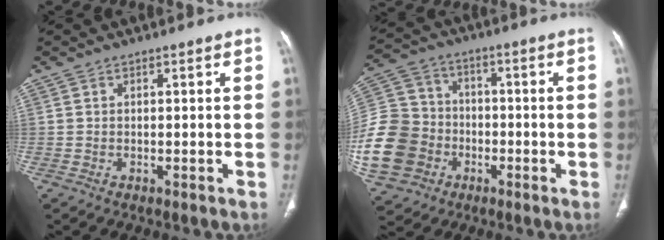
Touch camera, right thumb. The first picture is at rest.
{"total": 19.8, "force": [-5.6, 16.6, 9.1], "torque": [-0.209, 0.040, -0.096]}